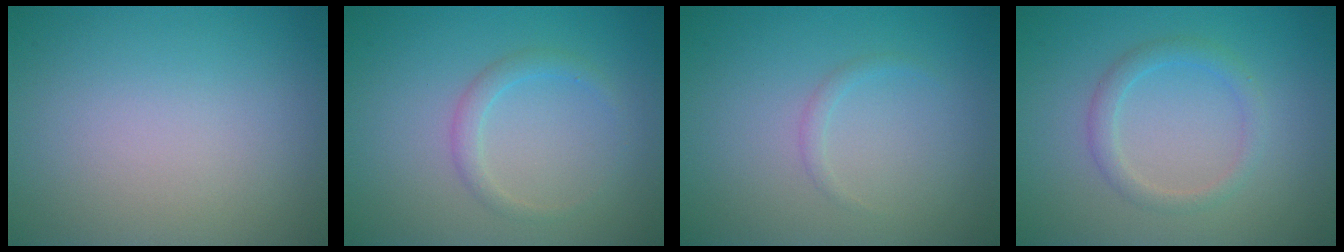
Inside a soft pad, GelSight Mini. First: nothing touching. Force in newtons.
{"total": 1.6, "press": 1.6, "slide": 0.1}
{"total": 0.8, "press": 0.7, "slide": 0.1}
{"total": 2.0, "press": 2.0, "slide": 0.1}